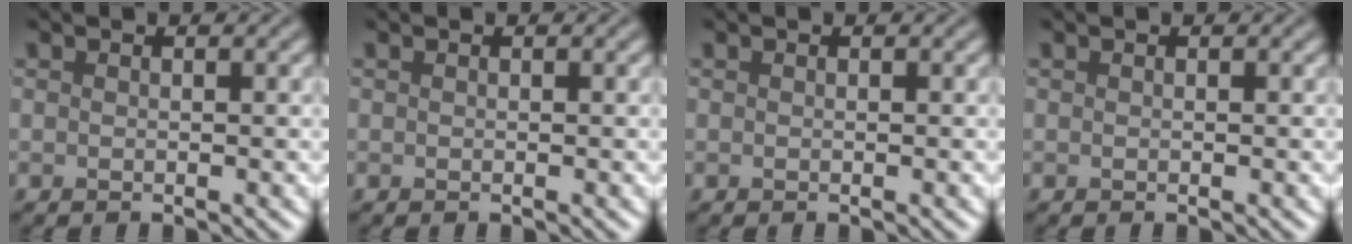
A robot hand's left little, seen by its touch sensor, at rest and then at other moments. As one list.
[{"total": 0.0}, {"total": 0.0}, {"total": 0.0}]